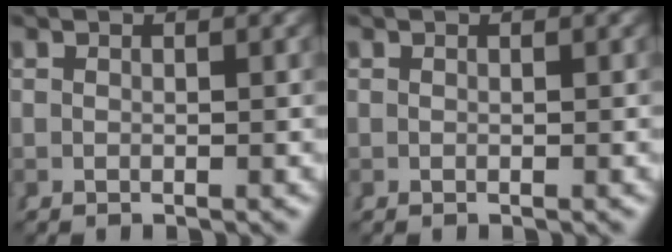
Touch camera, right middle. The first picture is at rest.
{"total": 0.0}